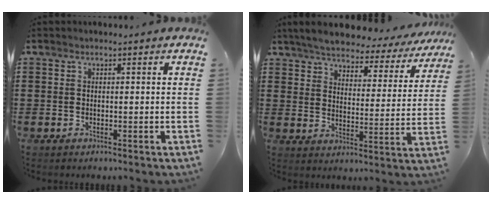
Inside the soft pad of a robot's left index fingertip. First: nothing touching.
{"total": 4.8, "force": [4.7, 0.7, 1.1], "torque": [-0.047, -0.029, 0.077]}